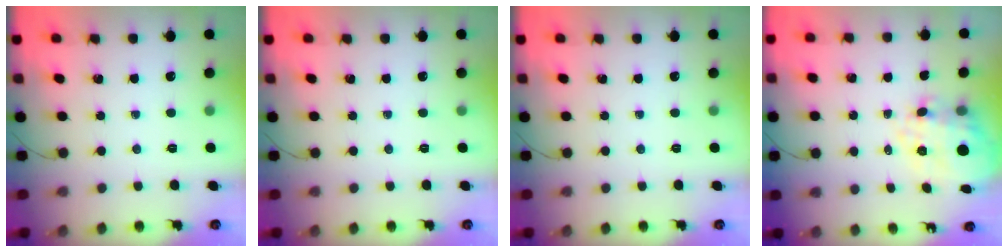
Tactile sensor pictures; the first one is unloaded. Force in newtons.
{"total": 0.0}
{"total": 0.0}
{"total": 11.9, "press": 11.6, "slide": 2.6}